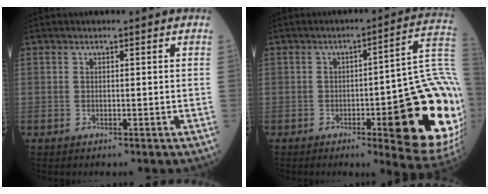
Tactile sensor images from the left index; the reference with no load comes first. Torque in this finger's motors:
{"motor_torque": [1.95, 0.18, 0.48, 0.14]}